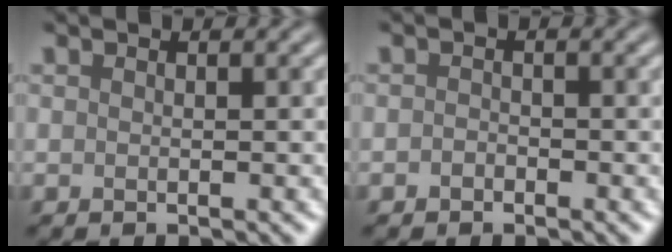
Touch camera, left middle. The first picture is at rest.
{"total": 0.7, "force": [-0.4, 0.5, 0.3], "torque": [-0.005, -0.002, -0.009]}